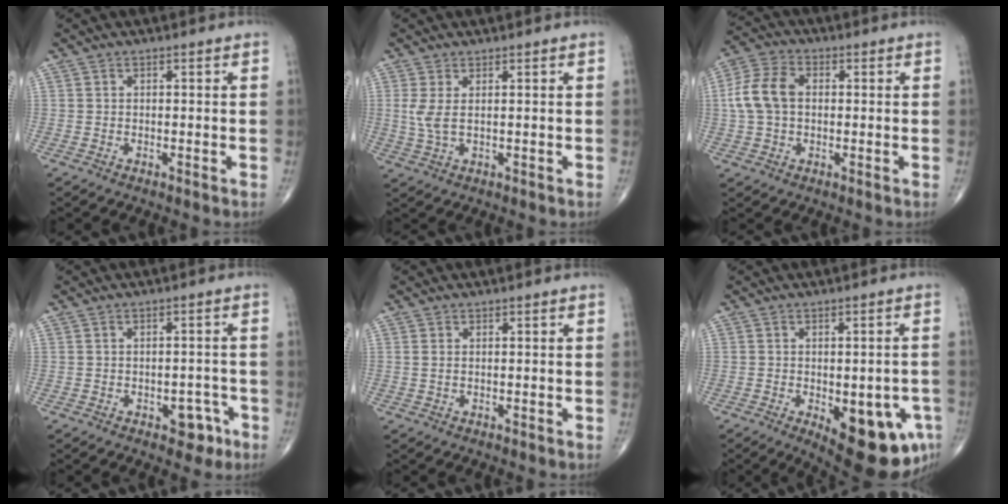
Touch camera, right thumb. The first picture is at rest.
{"total": 3.3, "force": [0.6, 1.2, 3.1], "torque": [-0.084, -0.007, 0.019]}
{"total": 9.0, "force": [0.6, 6.1, 6.5], "torque": [-0.135, 0.023, 0.006]}
{"total": 6.2, "force": [-2.7, 3.7, 4.2], "torque": [-0.022, 0.020, -0.028]}
{"total": 0.5, "force": [0.1, 0.2, 0.5], "torque": [-0.016, 0.001, 0.007]}
{"total": 15.9, "force": [-6.0, 6.7, 13.1], "torque": [-0.125, 0.005, -0.059]}